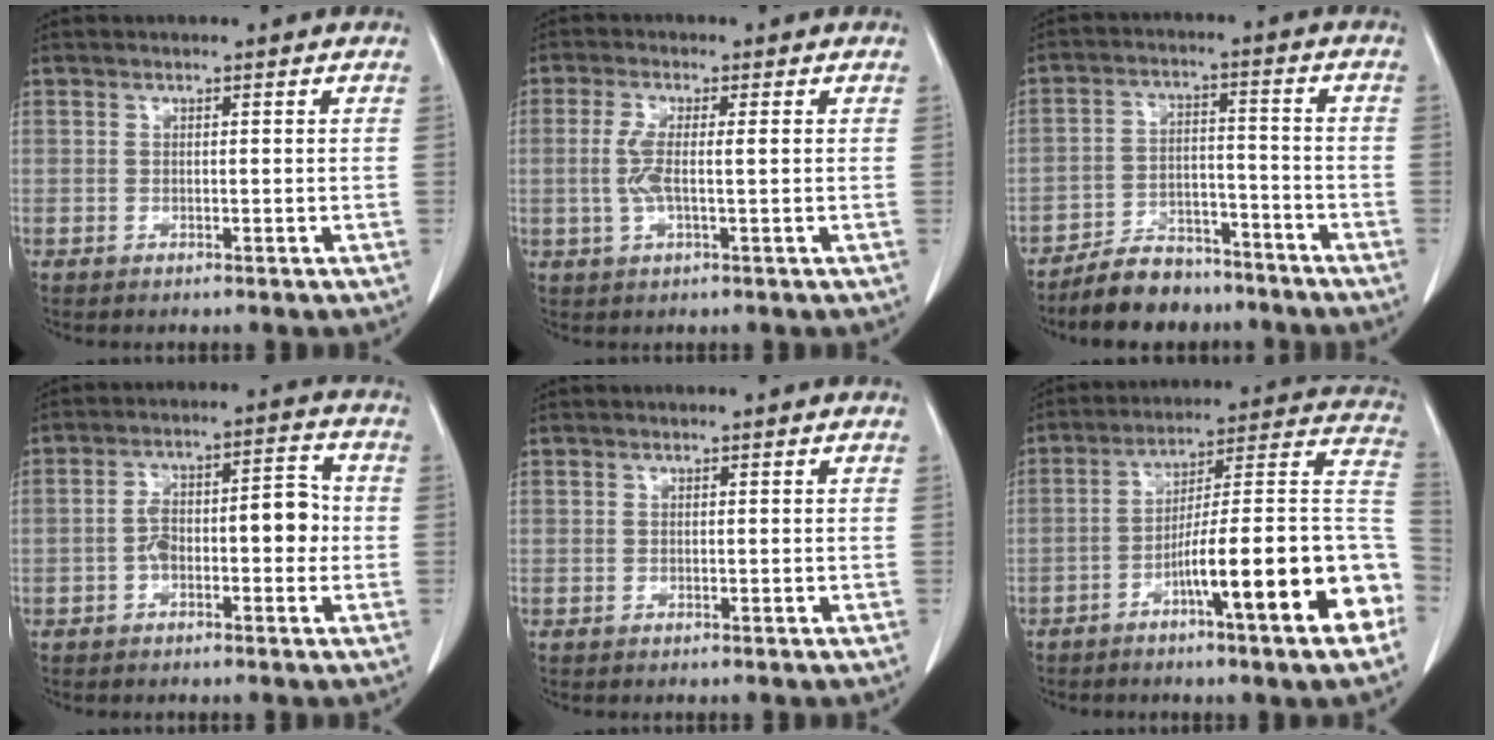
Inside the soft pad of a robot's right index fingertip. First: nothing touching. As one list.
[{"total": 4.1, "force": [0.0, 0.7, 4.0], "torque": [-0.097, 0.003, -0.001]}, {"total": 9.1, "force": [-7.8, 3.9, 2.4], "torque": [-0.040, 0.012, -0.131]}, {"total": 8.5, "force": [-1.2, 3.5, 7.6], "torque": [-0.124, 0.042, -0.018]}, {"total": 0.0}, {"total": 20.4, "force": [-8.1, 1.1, 18.7], "torque": [-0.208, 0.021, -0.120]}]